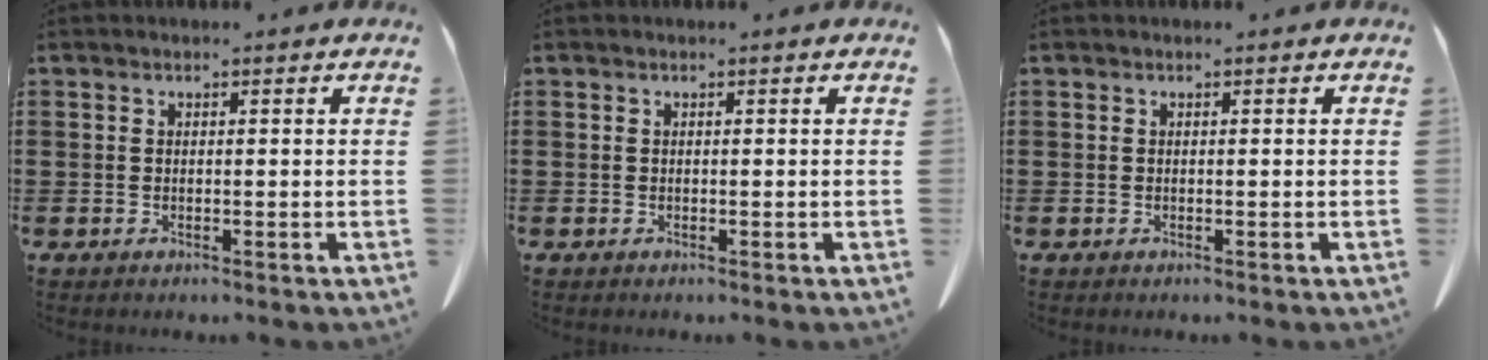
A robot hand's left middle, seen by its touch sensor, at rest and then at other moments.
{"total": 0.0}
{"total": 0.0}